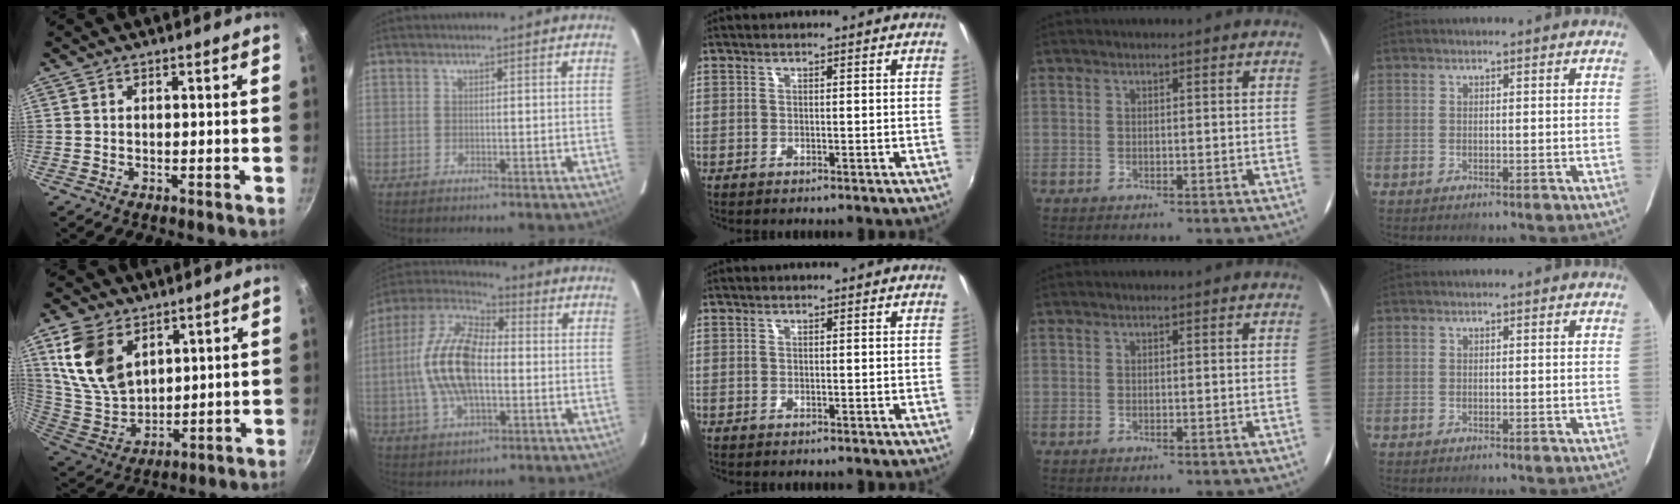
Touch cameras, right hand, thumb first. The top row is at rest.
{"thumb": {"total": 14.8, "force": [6.9, 9.6, 9.0], "torque": [-0.158, -0.032, 0.151]}, "index": {"total": 16.2, "force": [-0.9, 7.7, 14.3], "torque": [-0.291, 0.013, -0.023]}}